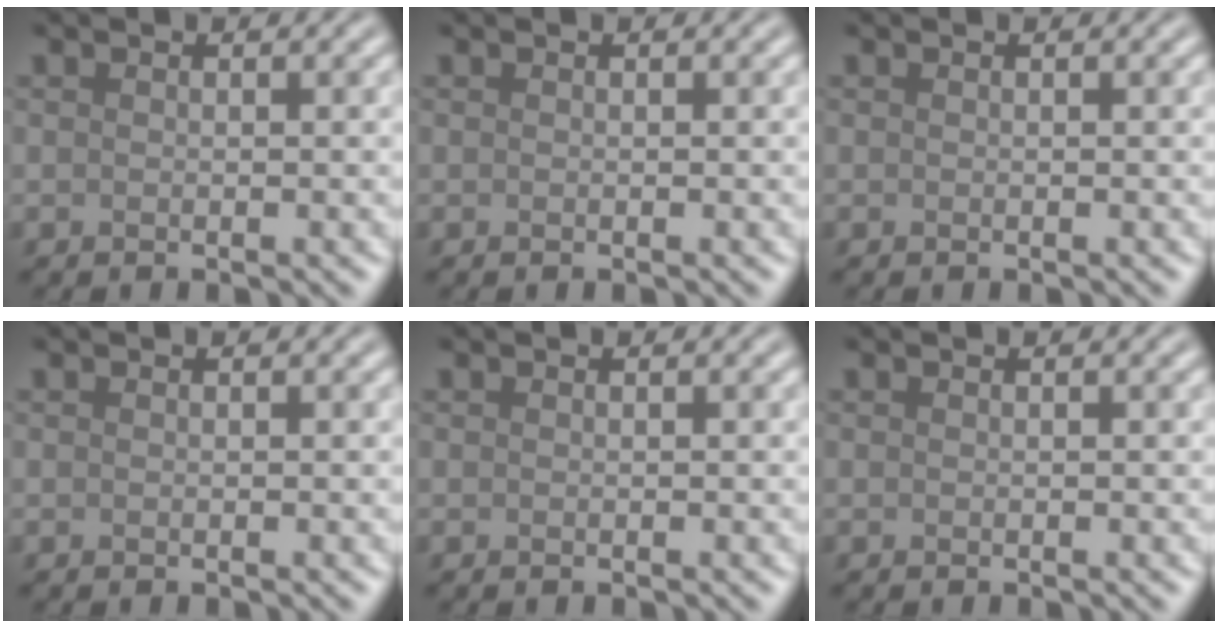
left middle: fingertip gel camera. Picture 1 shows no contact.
{"total": 0.0}
{"total": 0.0}
{"total": 0.0}
{"total": 0.0}
{"total": 0.0}